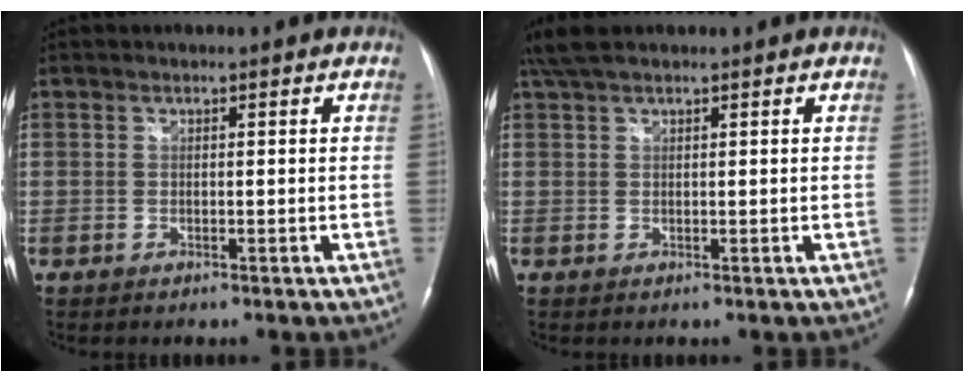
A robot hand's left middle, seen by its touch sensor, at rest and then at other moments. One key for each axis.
{"total": 4.2, "fx": 3.3, "fy": 1.0, "fz": 2.3, "tx": -0.054, "ty": 0.028, "tz": 0.065}